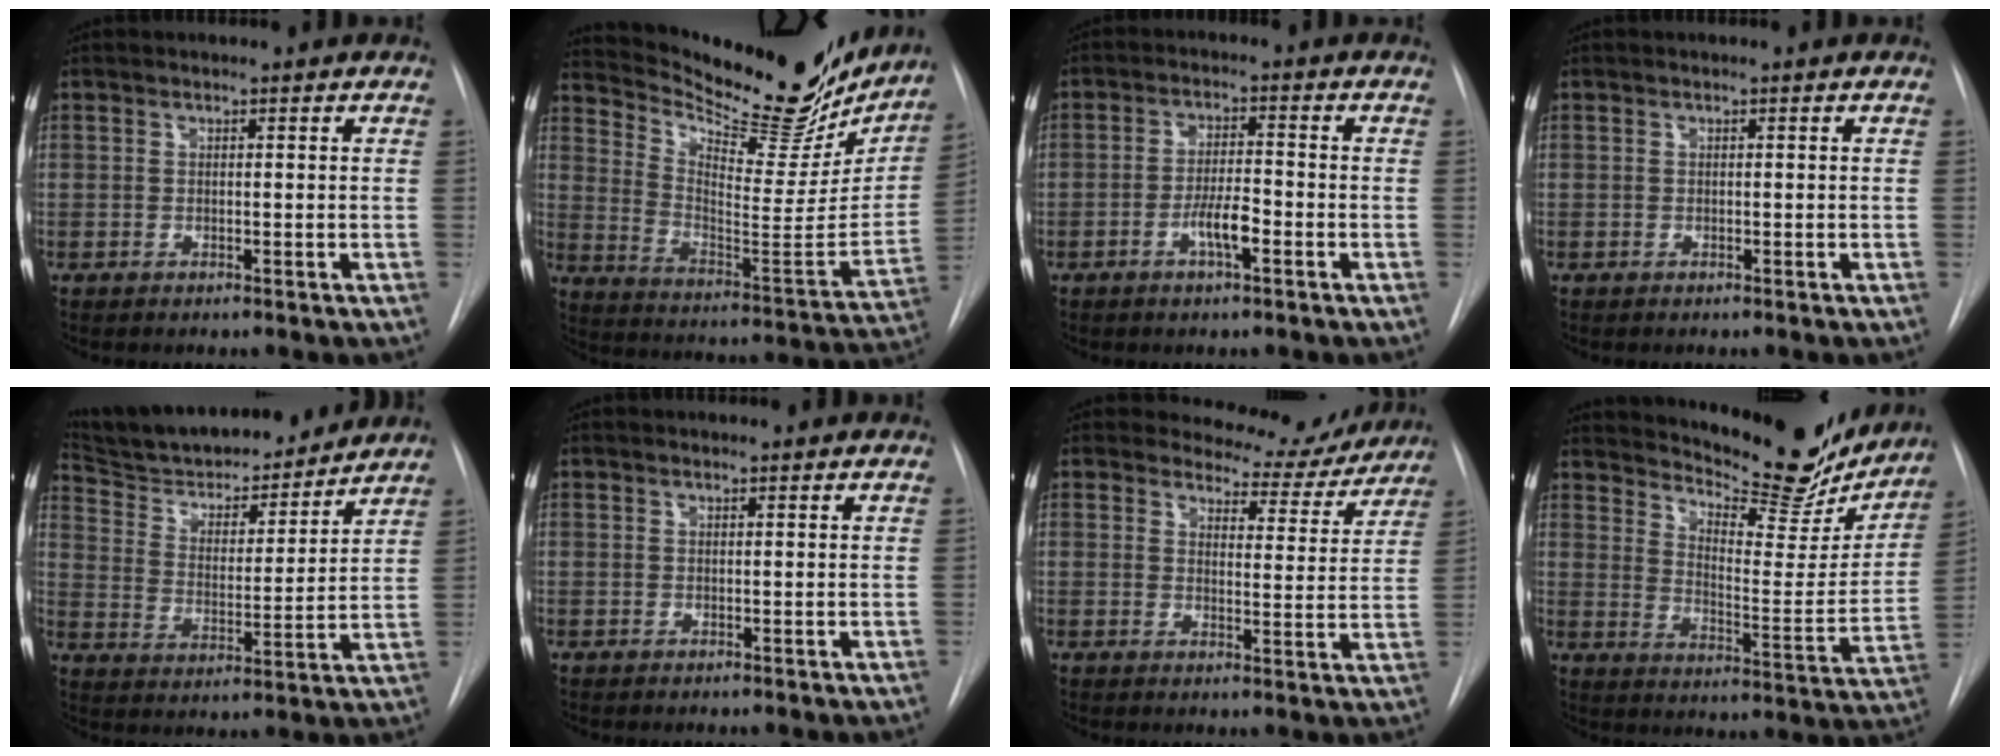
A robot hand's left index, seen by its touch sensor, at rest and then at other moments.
{"total": 26.5, "force": [23.3, 6.7, 10.8], "torque": [-0.171, -0.059, 0.322]}
{"total": 4.4, "force": [-2.0, 0.8, 3.8], "torque": [-0.072, 0.002, -0.037]}
{"total": 0.0}
{"total": 19.2, "force": [17.8, 3.8, 6.3], "torque": [-0.099, -0.002, 0.275]}
{"total": 1.3, "force": [1.2, 0.1, 0.1], "torque": [-0.010, 0.013, 0.018]}
{"total": 8.7, "force": [8.3, 2.6, -0.2], "torque": [0.017, -0.025, 0.091]}
{"total": 21.2, "force": [18.9, 5.3, 8.0], "torque": [-0.115, -0.045, 0.248]}